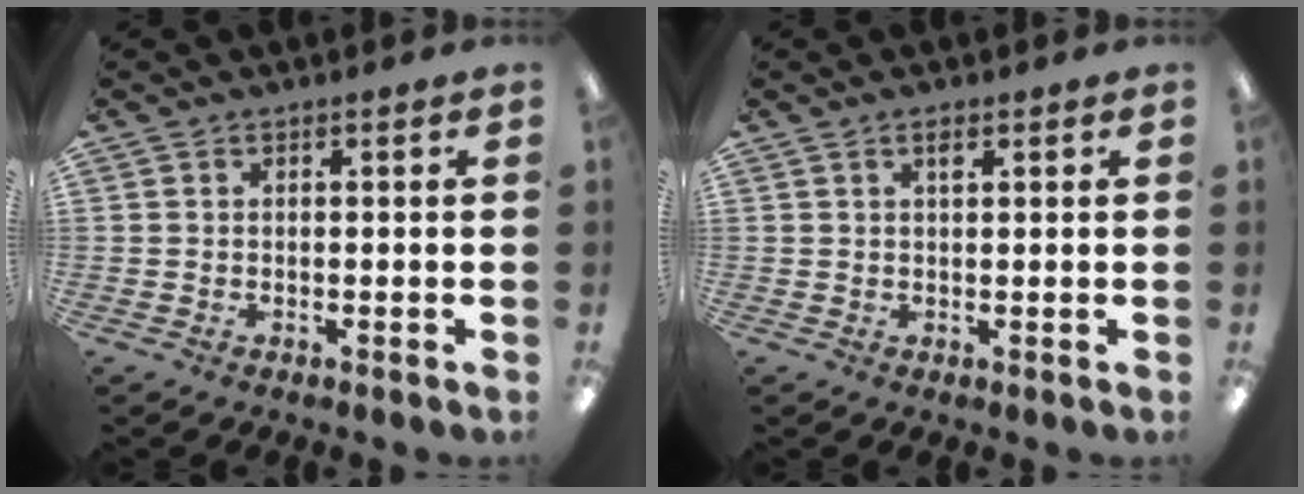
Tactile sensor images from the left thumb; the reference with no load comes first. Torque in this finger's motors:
{"motor_torque": [0.15, 0.03, 0.40, -0.02, 0.00]}